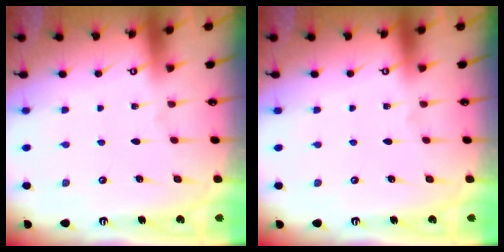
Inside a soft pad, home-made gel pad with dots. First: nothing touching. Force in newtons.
{"total": 0.0}